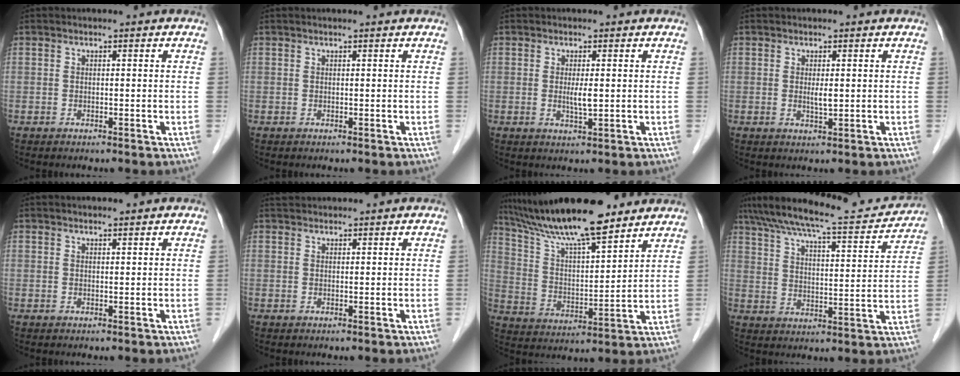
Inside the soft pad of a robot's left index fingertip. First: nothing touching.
{"total": 1.1, "force": [0.9, 0.0, 0.5], "torque": [-0.007, 0.015, 0.017]}
{"total": 2.3, "force": [0.1, 0.2, 2.2], "torque": [-0.046, -0.005, 0.004]}
{"total": 1.6, "force": [0.2, 0.3, 1.6], "torque": [-0.032, -0.004, 0.006]}
{"total": 1.0, "force": [0.9, 0.1, 0.5], "torque": [-0.010, 0.003, 0.017]}
{"total": 2.7, "force": [2.6, 0.5, 0.5], "torque": [-0.006, 0.033, 0.045]}
{"total": 16.7, "force": [14.1, 2.1, 8.7], "torque": [-0.156, 0.013, 0.249]}
{"total": 19.5, "force": [18.0, 1.6, 7.2], "torque": [-0.130, -0.003, 0.258]}